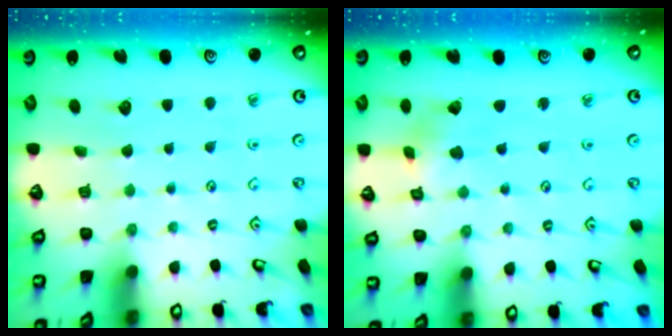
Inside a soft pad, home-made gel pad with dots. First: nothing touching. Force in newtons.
{"total": 1.3, "press": 1.3, "slide": 0.2}